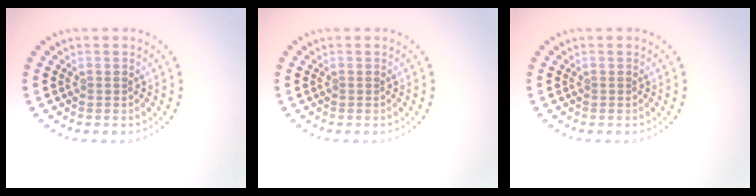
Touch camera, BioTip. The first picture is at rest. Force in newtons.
{"total": 0.0}
{"total": 0.0}